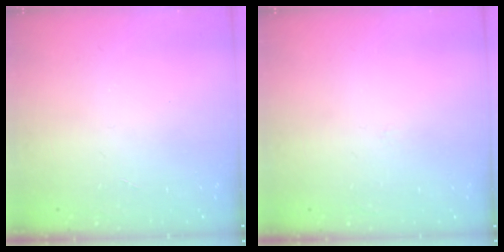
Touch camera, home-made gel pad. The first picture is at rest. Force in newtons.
{"total": 2.5, "press": 2.5, "slide": 0.3}